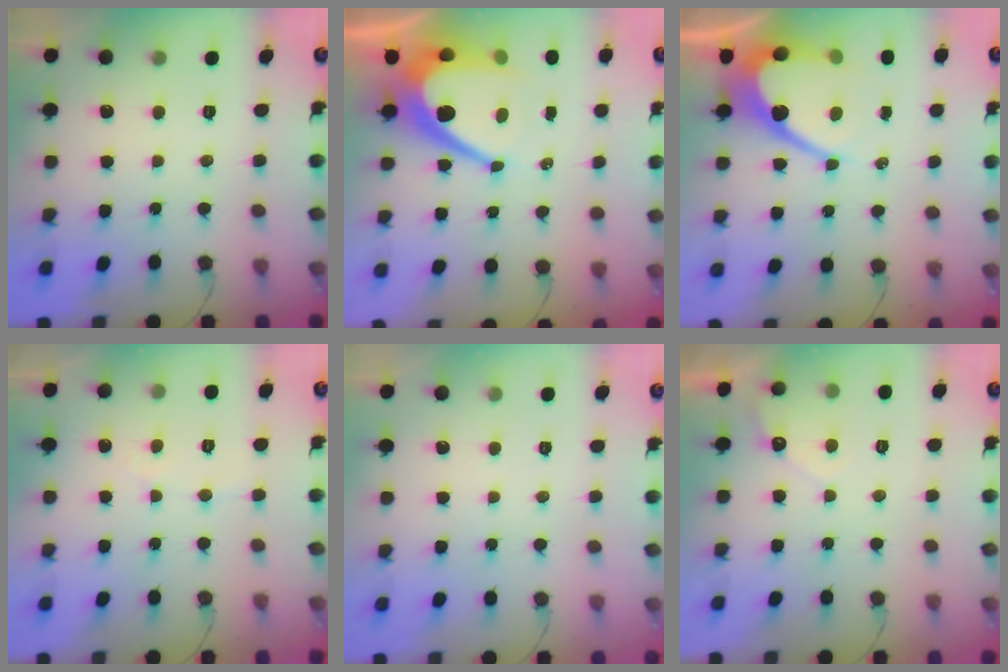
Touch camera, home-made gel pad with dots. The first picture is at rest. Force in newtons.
{"total": 14.7, "press": 14.7, "slide": 1.0}
{"total": 13.0, "press": 12.9, "slide": 1.0}
{"total": 2.4, "press": 2.4, "slide": 0.2}
{"total": 0.0}
{"total": 3.7, "press": 3.7, "slide": 0.1}